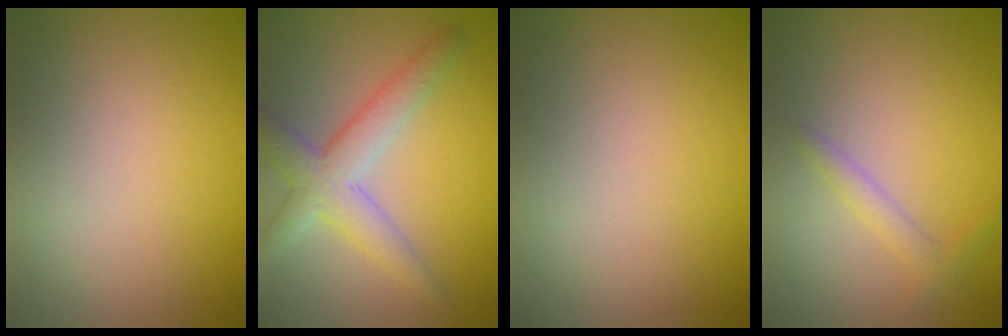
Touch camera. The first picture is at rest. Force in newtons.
{"total": 4.4, "press": 4.4, "slide": 0.3}
{"total": 0.0}
{"total": 1.5, "press": 1.4, "slide": 0.1}